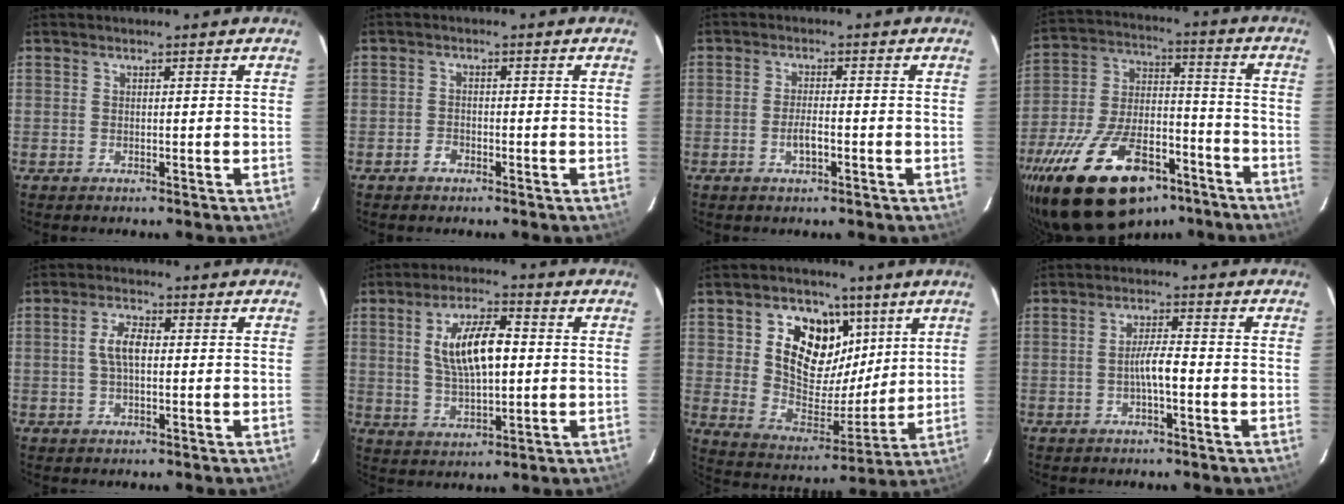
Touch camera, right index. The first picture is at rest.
{"total": 2.0, "force": [-1.4, 1.2, 0.6], "torque": [-0.012, 0.004, -0.025]}
{"total": 3.1, "force": [-1.3, 1.0, 2.6], "torque": [-0.054, 0.001, -0.024]}
{"total": 25.8, "force": [-16.8, 12.3, 15.2], "torque": [-0.298, -0.005, -0.258]}
{"total": 4.3, "force": [0.1, 2.1, 3.8], "torque": [-0.077, 0.010, 0.003]}
{"total": 11.4, "force": [1.5, 4.6, 10.3], "torque": [-0.191, 0.010, 0.032]}
{"total": 16.3, "force": [6.8, 11.6, 9.2], "torque": [-0.180, 0.011, 0.130]}
{"total": 3.8, "force": [-1.3, 0.5, 3.5], "torque": [-0.067, 0.006, -0.022]}